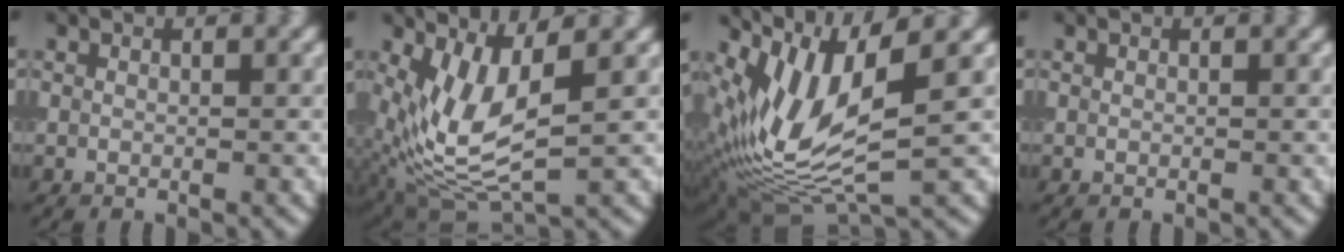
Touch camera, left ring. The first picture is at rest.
{"total": 6.6, "force": [1.0, 2.7, 6.0], "torque": [-0.146, -0.017, 0.029]}
{"total": 8.9, "force": [2.0, 3.3, 8.0], "torque": [-0.180, -0.013, 0.040]}
{"total": 0.0}